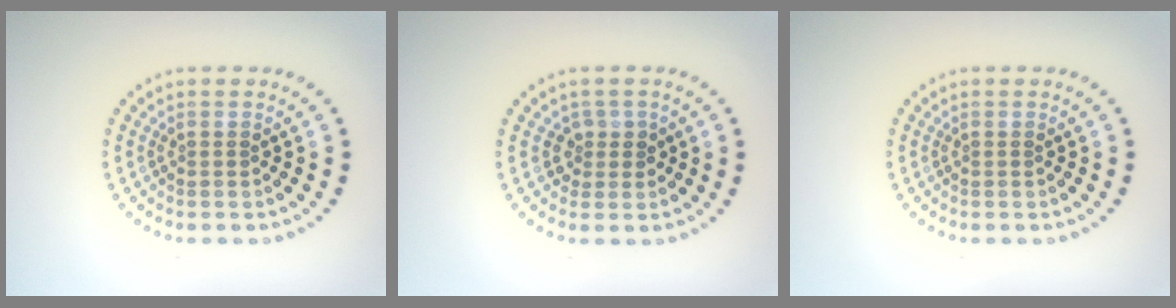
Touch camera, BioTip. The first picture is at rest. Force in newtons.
{"total": 1.3, "press": 1.2, "slide": 0.6}
{"total": 0.0}